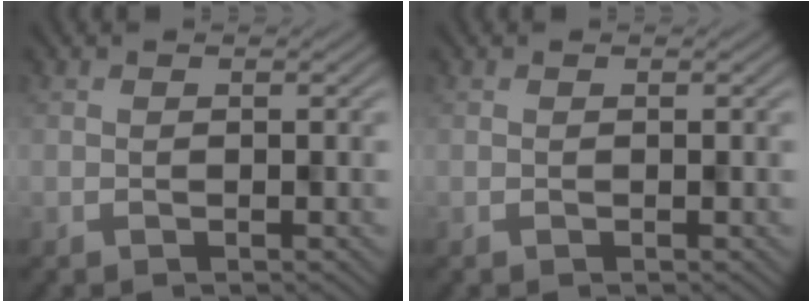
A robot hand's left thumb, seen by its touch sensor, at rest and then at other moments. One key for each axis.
{"total": 0.0}